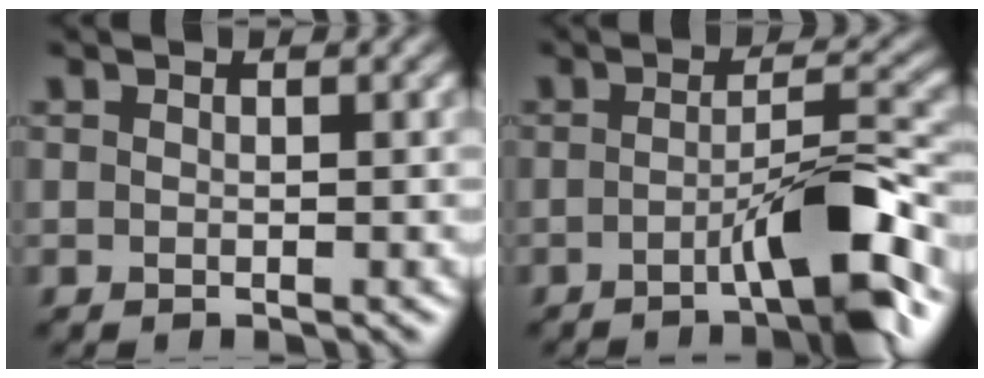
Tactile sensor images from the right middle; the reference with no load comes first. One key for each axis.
{"total": 5.8, "fx": -2.4, "fy": 0.7, "fz": 5.2, "tx": -0.072, "ty": 0.011, "tz": -0.048}